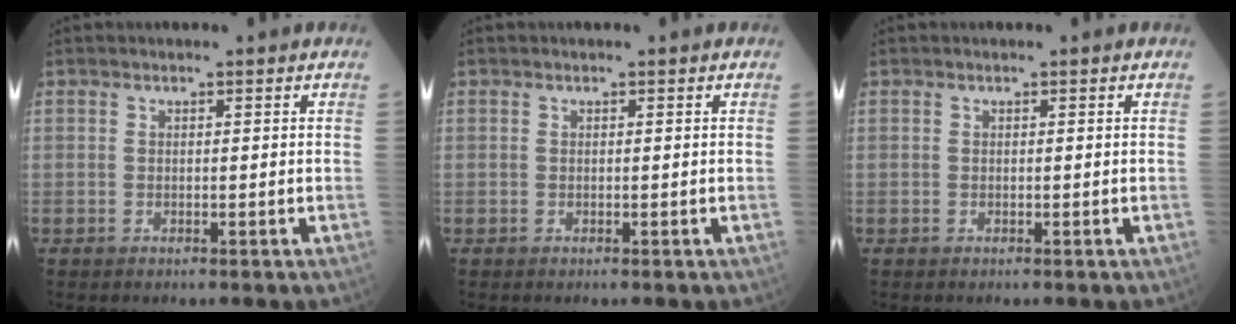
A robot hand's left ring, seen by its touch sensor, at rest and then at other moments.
{"total": 0.0}
{"total": 0.0}